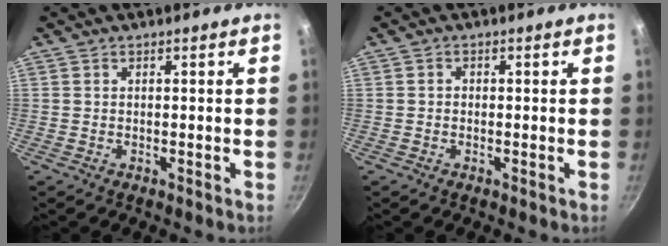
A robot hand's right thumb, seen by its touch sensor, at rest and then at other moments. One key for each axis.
{"total": 0.7, "fx": -0.2, "fy": 0.6, "fz": 0.2, "tx": -0.003, "ty": 0.003, "tz": -0.004}